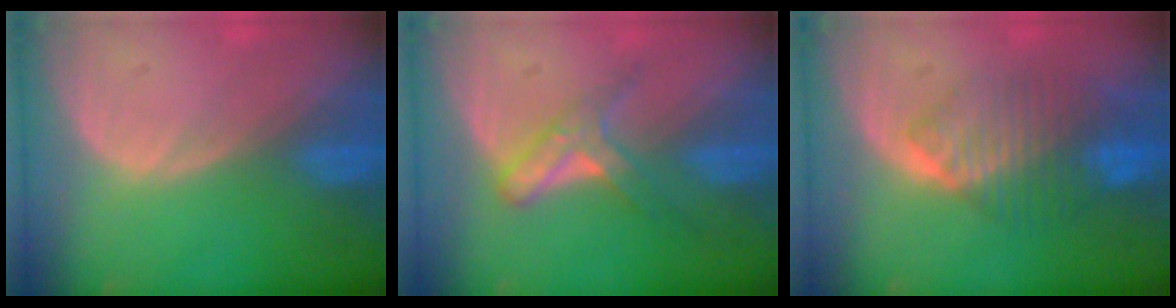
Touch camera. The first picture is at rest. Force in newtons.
{"total": 5.9, "press": 5.1, "slide": 3.0}
{"total": 7.9, "press": 7.3, "slide": 2.9}